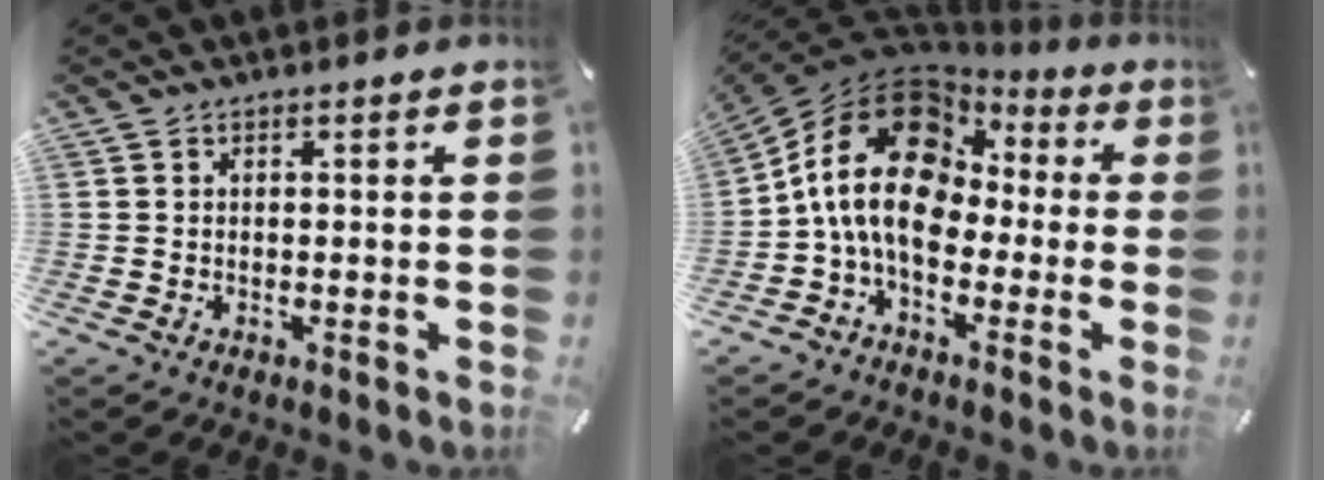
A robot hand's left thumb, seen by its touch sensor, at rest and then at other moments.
{"total": 17.0, "force": [-0.6, 12.7, 11.2], "torque": [-0.232, 0.016, -0.015]}